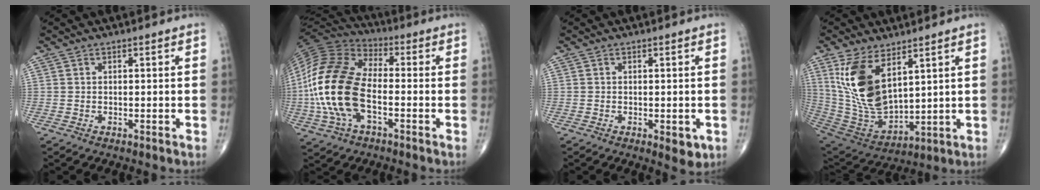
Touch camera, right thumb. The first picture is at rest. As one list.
[{"total": 20.2, "force": [-3.4, 11.2, 16.4], "torque": [-0.347, 0.022, -0.069]}, {"total": 3.4, "force": [-1.1, 1.6, 2.9], "torque": [-0.025, -0.004, -0.009]}, {"total": 16.3, "force": [6.7, 8.1, 12.5], "torque": [-0.229, -0.031, 0.151]}]